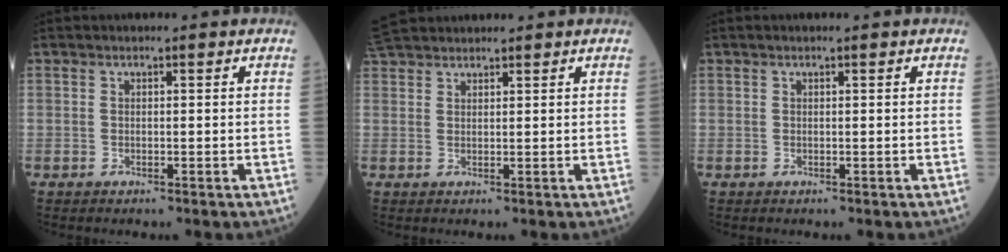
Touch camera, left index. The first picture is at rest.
{"total": 6.0, "force": [5.6, 1.2, 2.0], "torque": [-0.043, 0.039, 0.107]}
{"total": 0.7, "force": [0.5, 0.0, 0.5], "torque": [-0.012, 0.006, 0.009]}